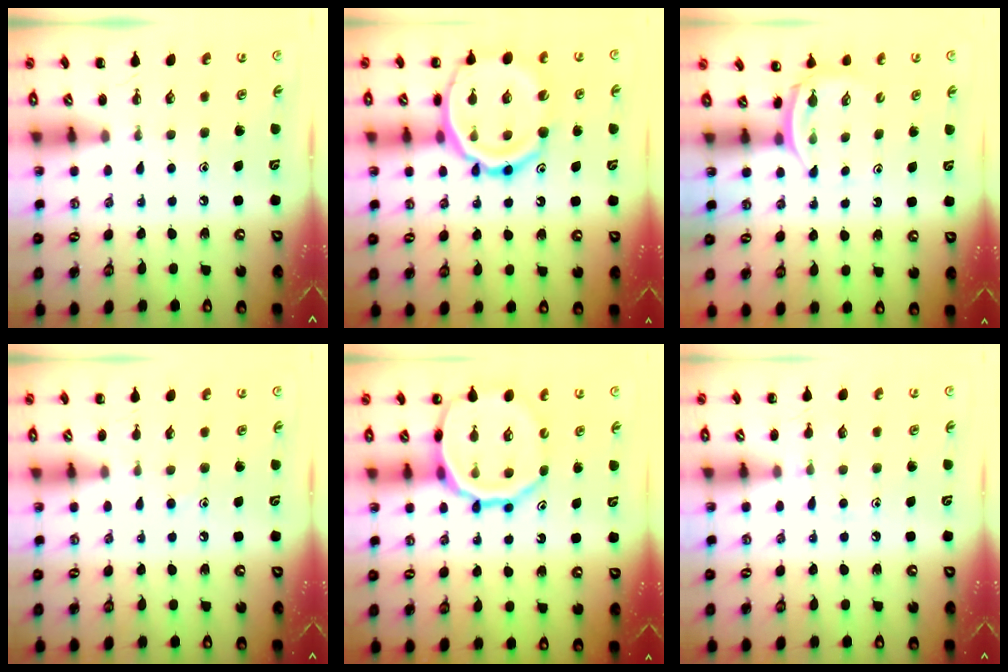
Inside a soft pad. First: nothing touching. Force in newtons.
{"total": 20.2, "press": 20.0, "slide": 2.7}
{"total": 2.3, "press": 2.1, "slide": 0.9}
{"total": 5.3, "press": 4.9, "slide": 2.1}
{"total": 17.8, "press": 17.6, "slide": 2.8}
{"total": 5.5, "press": 5.2, "slide": 1.6}